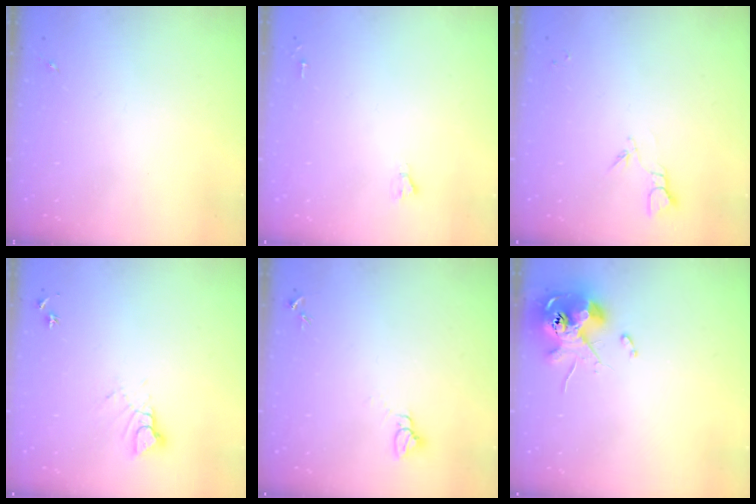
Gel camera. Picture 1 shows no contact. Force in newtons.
{"total": 1.6, "press": 1.6, "slide": 0.2}
{"total": 3.6, "press": 3.5, "slide": 0.4}
{"total": 4.0, "press": 4.0, "slide": 0.3}
{"total": 2.7, "press": 2.7, "slide": 0.1}
{"total": 11.3, "press": 11.1, "slide": 1.6}